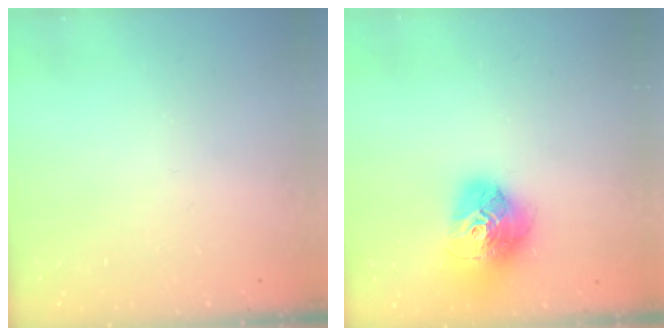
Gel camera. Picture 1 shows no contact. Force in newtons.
{"total": 18.4, "press": 18.3, "slide": 2.0}